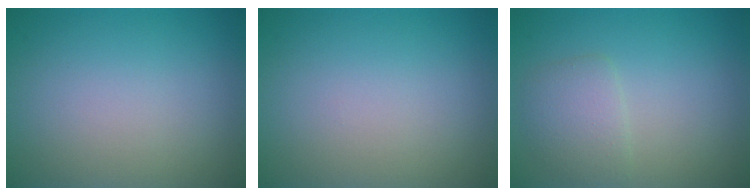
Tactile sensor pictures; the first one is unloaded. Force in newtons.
{"total": 0.0}
{"total": 2.4, "press": 2.4, "slide": 0.0}